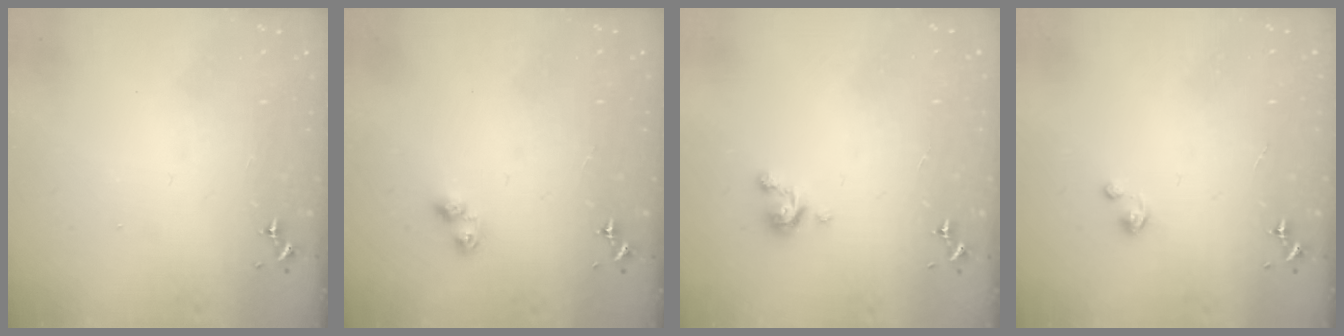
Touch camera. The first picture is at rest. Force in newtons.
{"total": 4.6, "press": 4.6, "slide": 0.4}
{"total": 3.0, "press": 3.0, "slide": 0.3}
{"total": 1.5, "press": 1.5, "slide": 0.2}